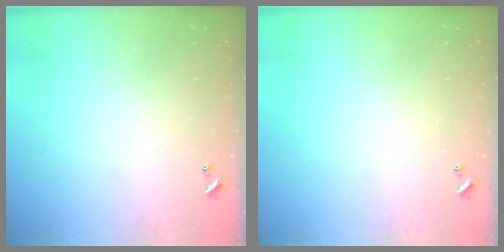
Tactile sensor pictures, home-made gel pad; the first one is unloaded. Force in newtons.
{"total": 0.0}